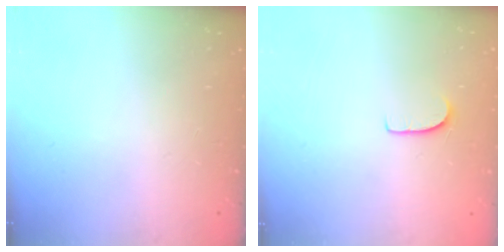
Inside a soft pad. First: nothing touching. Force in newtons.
{"total": 5.7, "press": 5.7, "slide": 0.3}